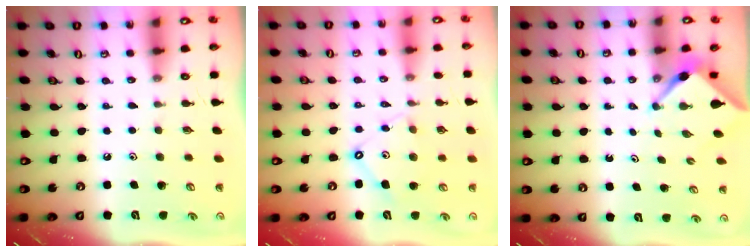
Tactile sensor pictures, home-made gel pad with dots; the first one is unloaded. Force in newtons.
{"total": 8.3, "press": 8.2, "slide": 0.7}
{"total": 3.2, "press": 3.2, "slide": 0.3}